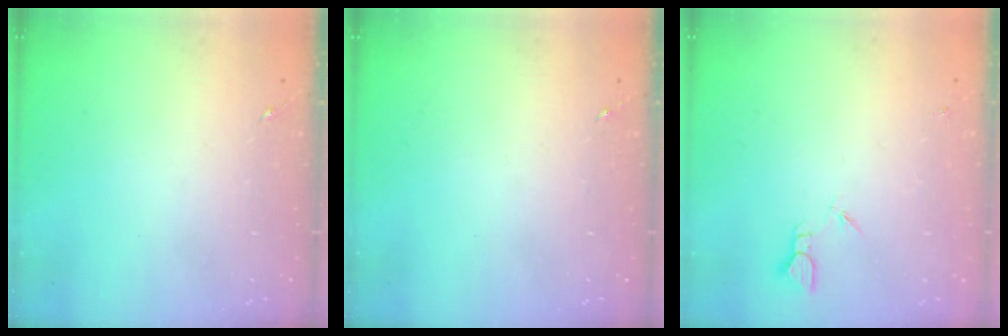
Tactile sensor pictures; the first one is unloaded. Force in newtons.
{"total": 0.0}
{"total": 2.3, "press": 2.3, "slide": 0.1}